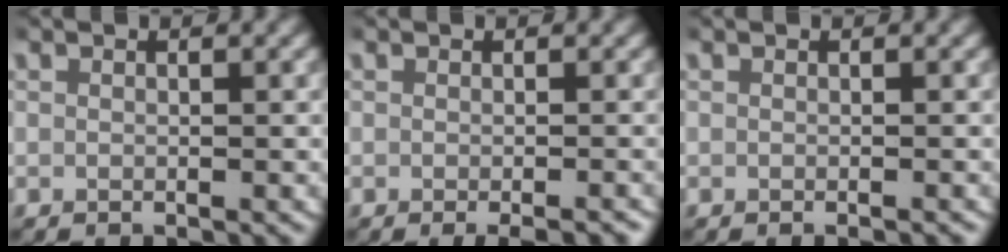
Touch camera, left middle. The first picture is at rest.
{"total": 2.2, "force": [-1.7, 0.4, 1.4], "torque": [-0.009, -0.001, -0.023]}
{"total": 0.6, "force": [-0.6, 0.0, 0.3], "torque": [-0.001, 0.003, -0.009]}